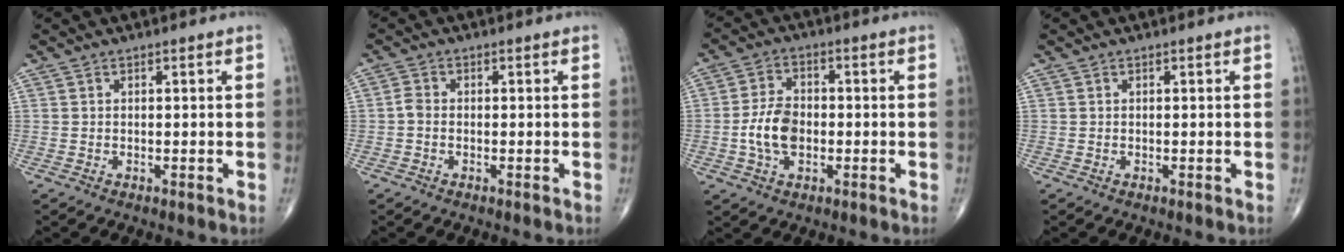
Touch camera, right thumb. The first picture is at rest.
{"total": 1.7, "force": [-0.4, 1.2, 1.1], "torque": [-0.019, 0.003, -0.013]}
{"total": 7.8, "force": [-1.4, 5.0, 5.8], "torque": [-0.106, 0.011, -0.030]}
{"total": 0.0}